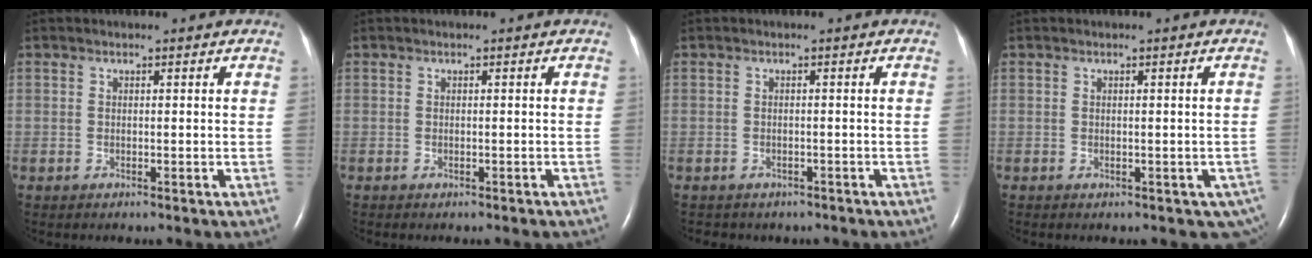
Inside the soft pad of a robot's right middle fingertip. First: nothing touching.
{"total": 0.8, "force": [-0.6, 0.3, 0.3], "torque": [-0.005, 0.000, -0.006]}
{"total": 3.6, "force": [-3.0, 1.9, 0.6], "torque": [-0.014, 0.004, -0.033]}
{"total": 3.1, "force": [-1.4, 1.9, 1.9], "torque": [-0.004, 0.000, -0.014]}